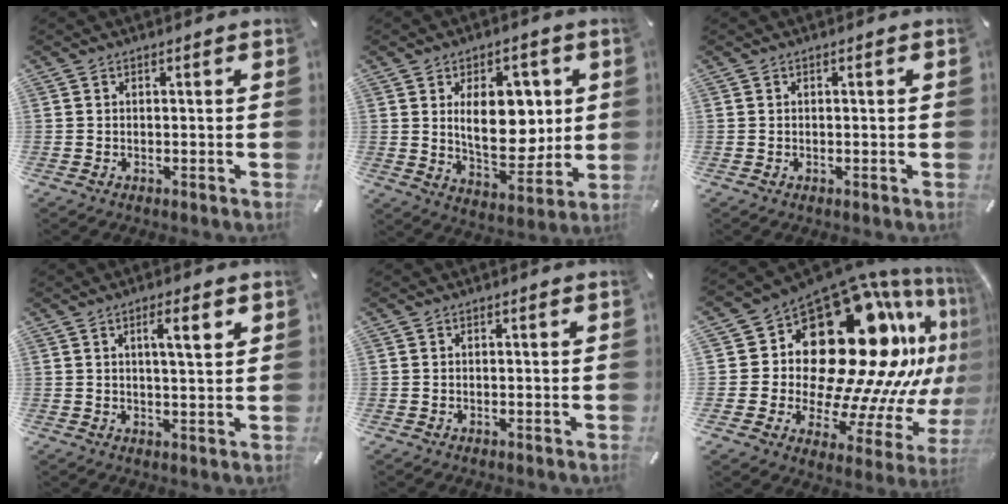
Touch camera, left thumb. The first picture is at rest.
{"total": 15.1, "force": [3.1, 9.3, 11.5], "torque": [-0.171, -0.012, 0.047]}
{"total": 0.0}
{"total": 6.1, "force": [2.3, 1.3, 5.5], "torque": [-0.089, -0.005, 0.031]}
{"total": 0.0}
{"total": 30.8, "force": [10.7, 18.8, 21.9], "torque": [-0.329, -0.151, 0.233]}